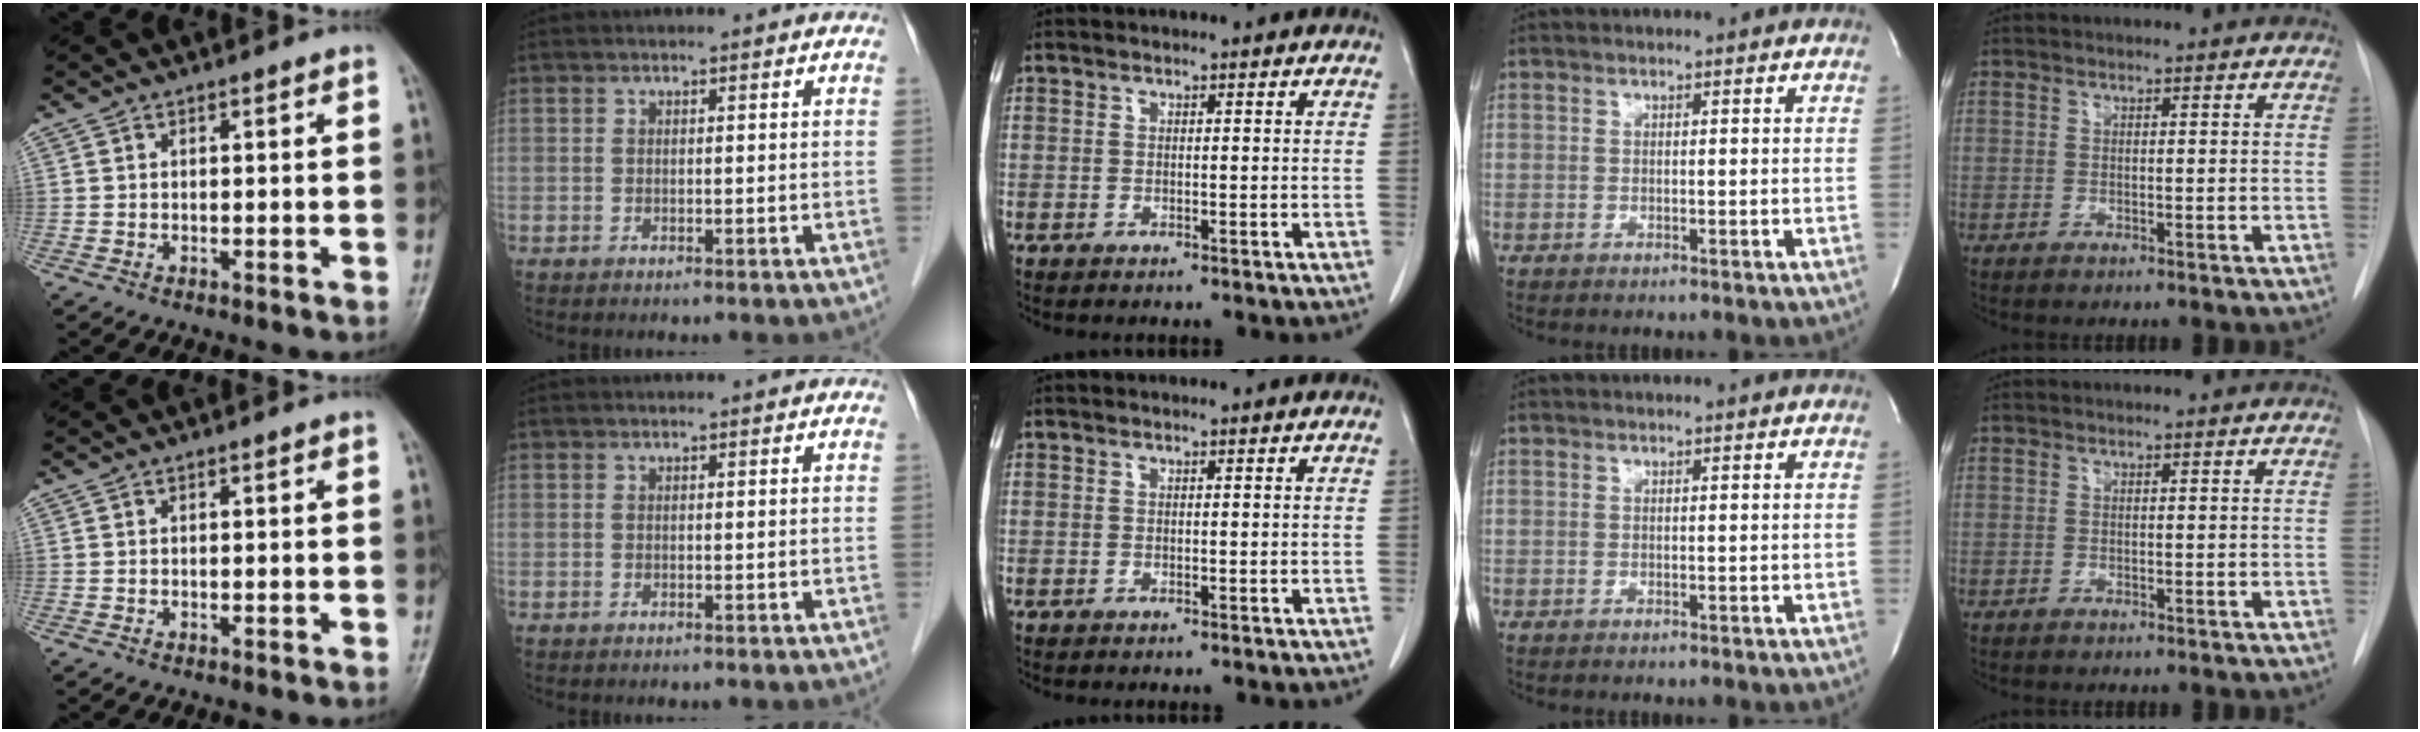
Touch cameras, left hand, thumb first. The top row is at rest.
{}